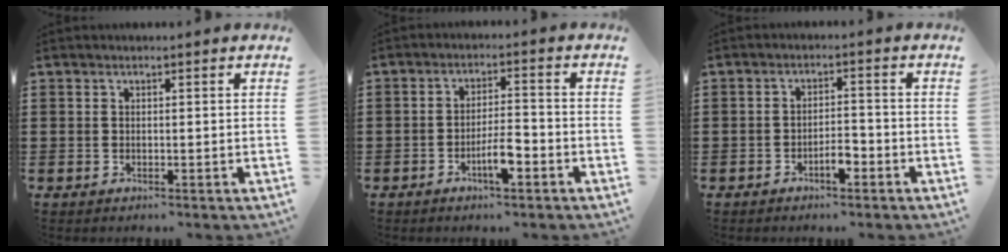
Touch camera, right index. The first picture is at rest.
{"total": 5.1, "force": [-2.4, 1.4, 4.3], "torque": [-0.085, 0.003, -0.047]}
{"total": 3.3, "force": [-2.0, 1.2, 2.4], "torque": [-0.042, 0.007, -0.038]}